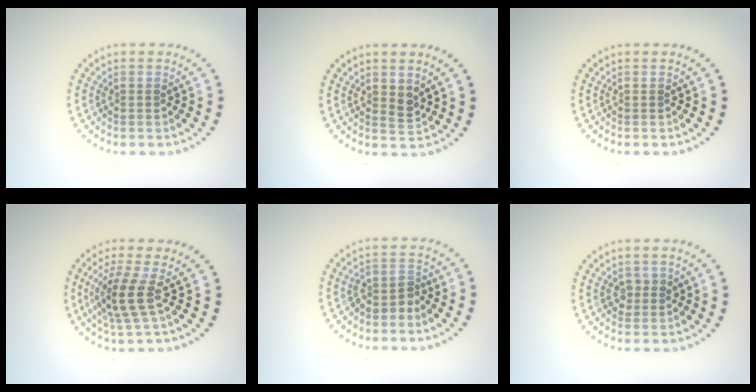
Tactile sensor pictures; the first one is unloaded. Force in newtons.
{"total": 1.2, "press": 1.0, "slide": 0.6}
{"total": 0.0}
{"total": 3.4, "press": 2.7, "slide": 2.1}
{"total": 2.0, "press": 1.6, "slide": 1.2}
{"total": 1.3, "press": 1.2, "slide": 0.4}